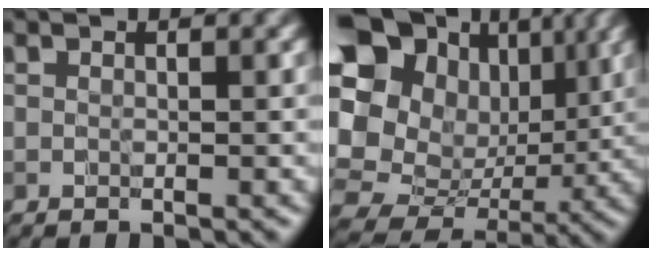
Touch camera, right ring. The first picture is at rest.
{"total": 17.7, "force": [2.8, 14.9, 9.2], "torque": [-0.212, 0.000, 0.066]}